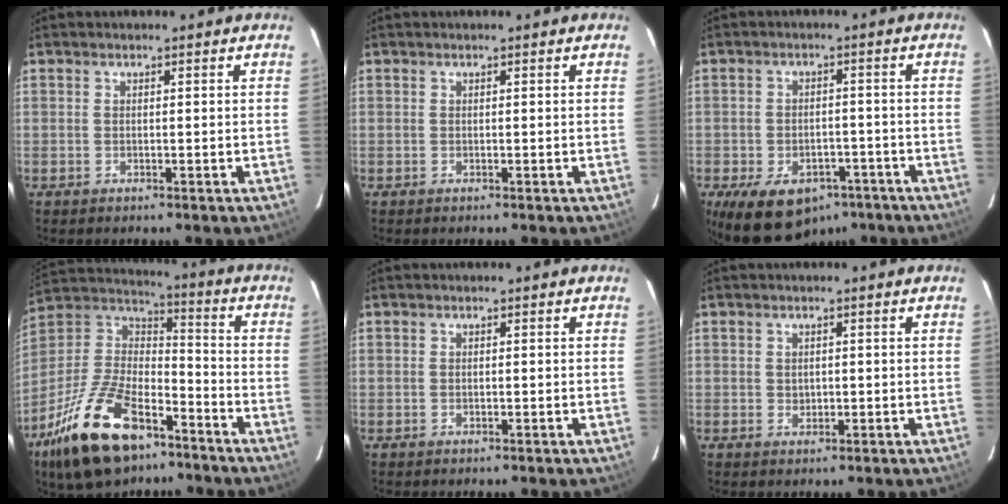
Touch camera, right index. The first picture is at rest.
{"total": 0.0}
{"total": 14.7, "force": [-9.2, 8.9, 7.3], "torque": [-0.163, -0.004, -0.121]}
{"total": 22.8, "force": [-13.7, 10.9, 14.6], "torque": [-0.303, -0.009, -0.239]}
{"total": 0.0}
{"total": 1.4, "force": [0.2, 1.3, 0.5], "torque": [-0.003, 0.003, 0.005]}